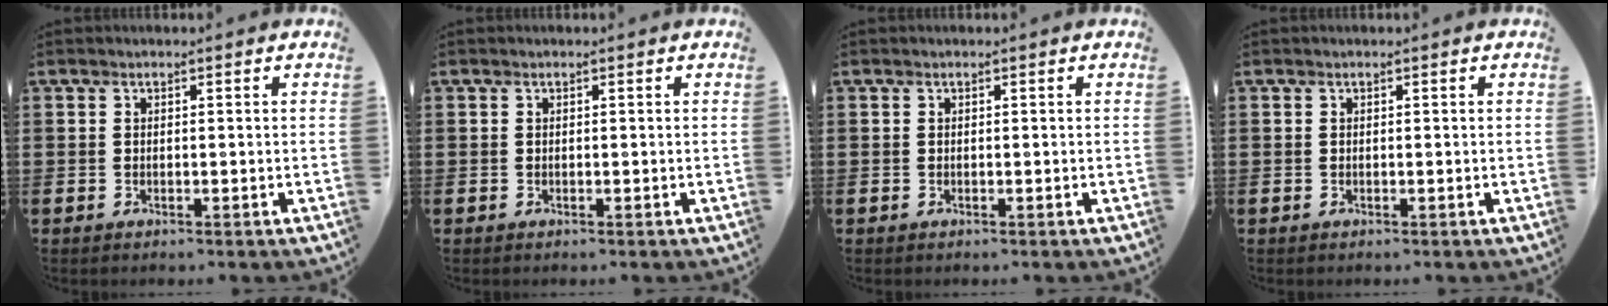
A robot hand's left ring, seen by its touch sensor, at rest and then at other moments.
{"total": 0.0}
{"total": 0.0}
{"total": 0.0}